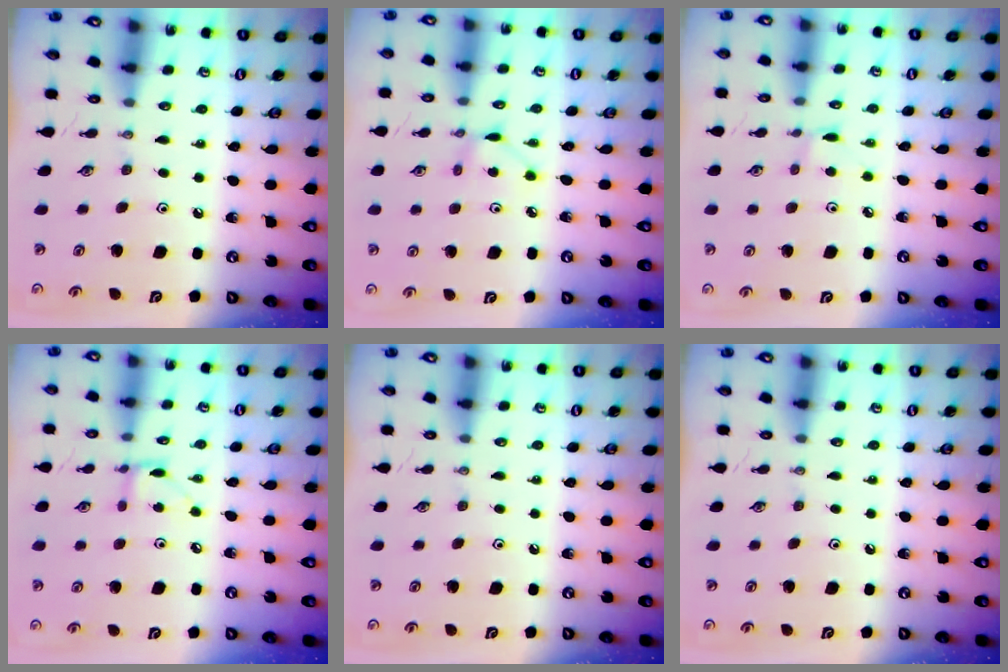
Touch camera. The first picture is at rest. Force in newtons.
{"total": 3.2, "press": 3.2, "slide": 0.4}
{"total": 2.4, "press": 2.4, "slide": 0.3}
{"total": 3.7, "press": 3.7, "slide": 0.1}
{"total": 0.0}
{"total": 0.0}